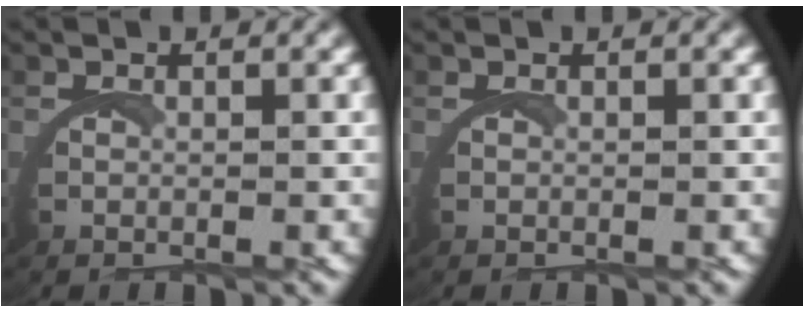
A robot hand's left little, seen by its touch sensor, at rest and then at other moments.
{"total": 0.0}